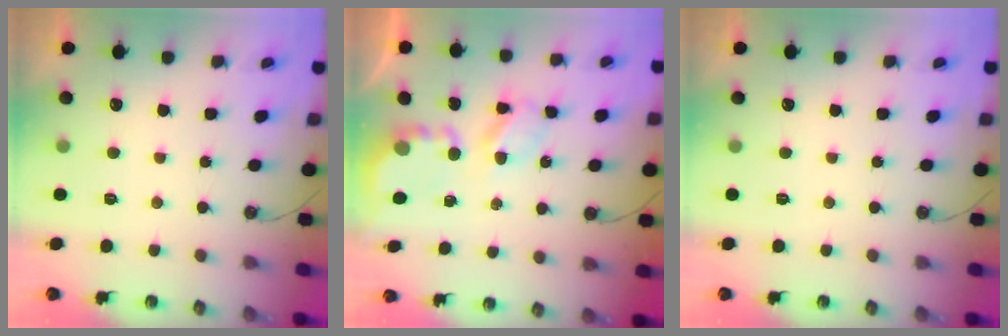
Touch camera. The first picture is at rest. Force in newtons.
{"total": 5.4, "press": 5.4, "slide": 0.2}
{"total": 0.0}